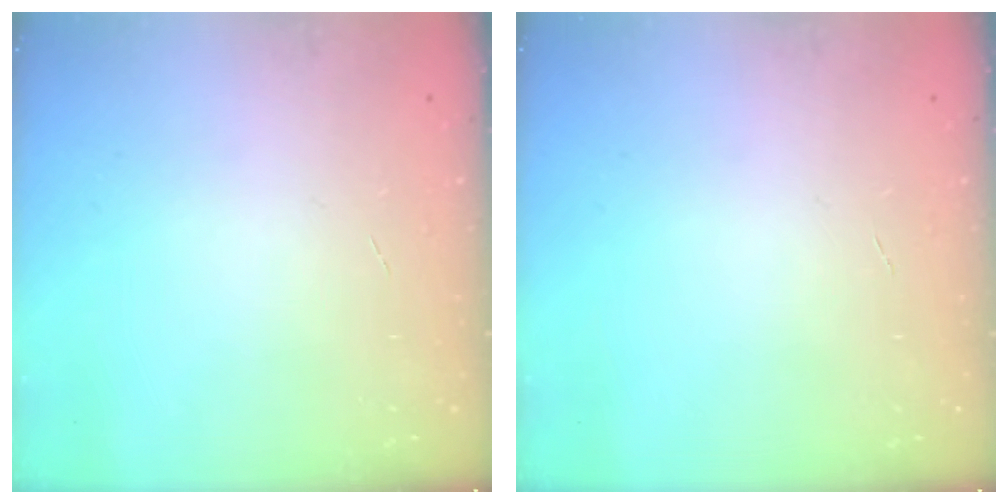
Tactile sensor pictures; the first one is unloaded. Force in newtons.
{"total": 0.0}